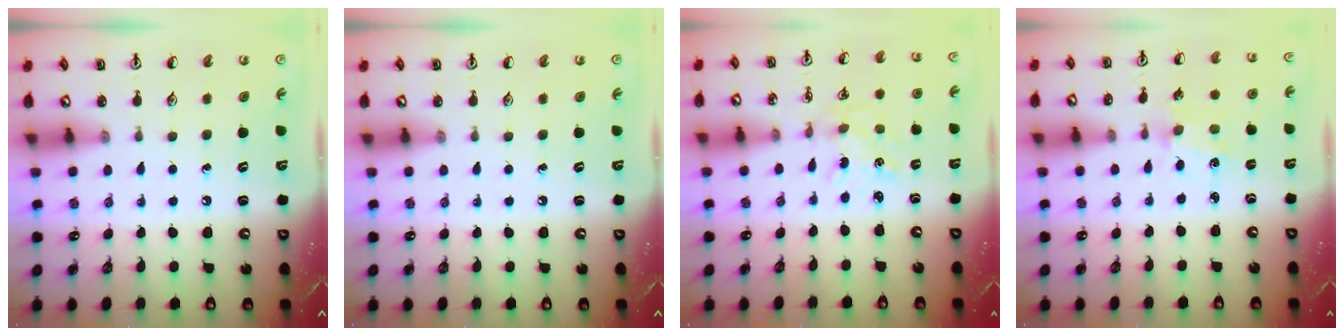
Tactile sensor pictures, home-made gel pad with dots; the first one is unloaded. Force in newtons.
{"total": 0.0}
{"total": 1.5, "press": 1.4, "slide": 0.4}
{"total": 1.3, "press": 1.3, "slide": 0.2}